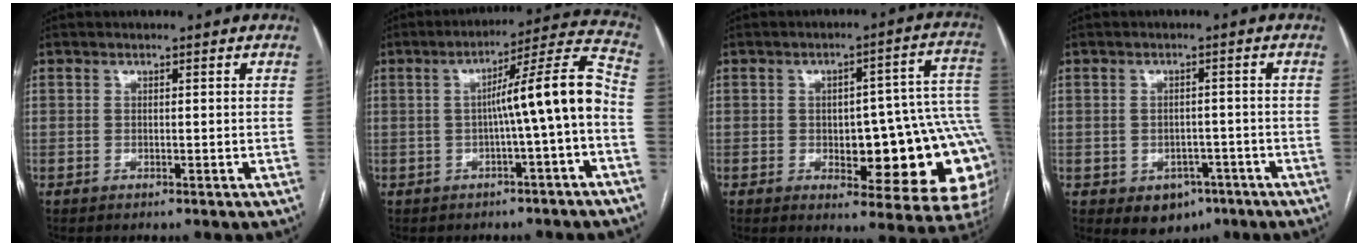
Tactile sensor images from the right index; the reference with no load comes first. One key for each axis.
{"total": 10.7, "fx": -1.7, "fy": -0.9, "fz": 10.5, "tx": -0.151, "ty": 0.029, "tz": -0.026}
{"total": 20.3, "fx": -2.8, "fy": 6.4, "fz": 19.0, "tx": -0.144, "ty": 0.037, "tz": -0.011}
{"total": 5.4, "fx": -2.7, "fy": 4.1, "fz": 2.3, "tx": -0.023, "ty": 0.006, "tz": -0.027}